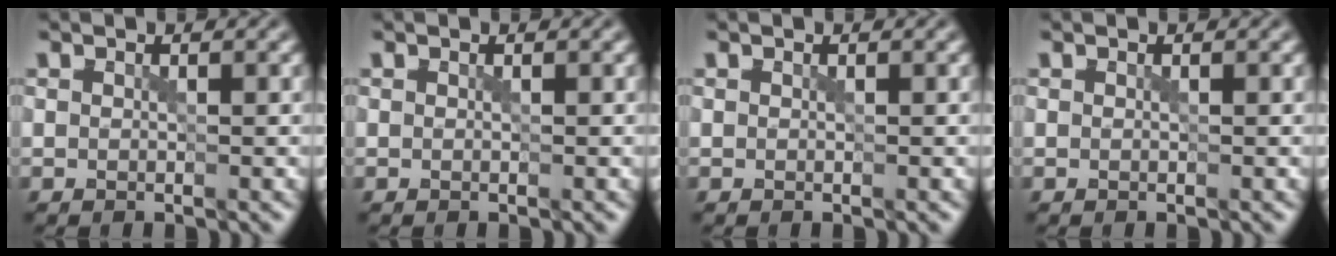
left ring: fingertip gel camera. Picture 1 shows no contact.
{"total": 0.0}
{"total": 0.0}
{"total": 0.0}